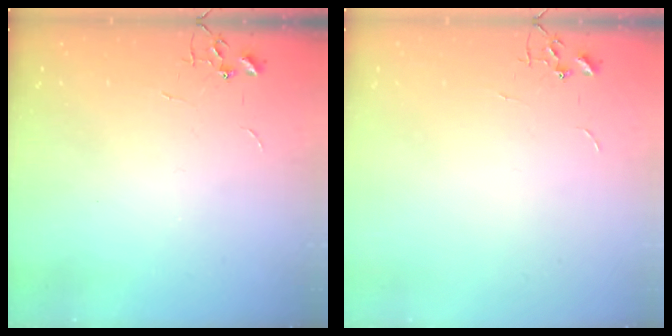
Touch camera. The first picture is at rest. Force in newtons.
{"total": 0.0}